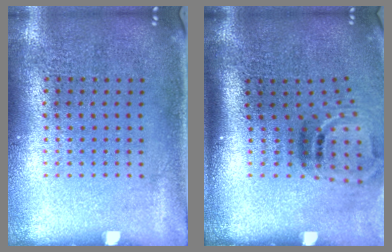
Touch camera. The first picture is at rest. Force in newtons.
{"total": 2.0, "press": 1.2, "slide": 1.6}